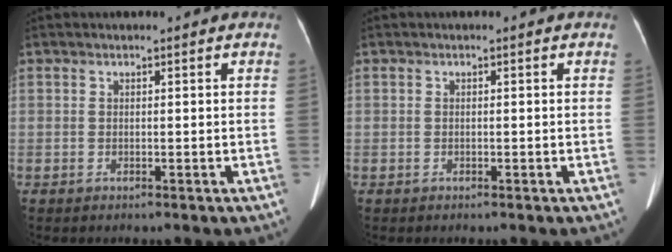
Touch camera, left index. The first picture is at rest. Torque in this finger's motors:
{"motor_torque": [0.09, -0.06, 0.00, 0.01]}